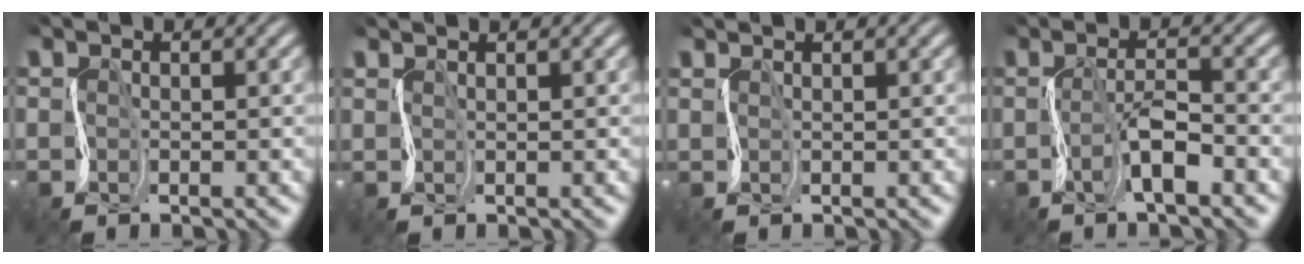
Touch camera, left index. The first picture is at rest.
{"total": 1.0, "force": [0.9, -0.1, 0.4], "torque": [-0.004, 0.003, 0.018]}
{"total": 0.8, "force": [0.7, -0.2, 0.2], "torque": [-0.005, -0.002, 0.016]}
{"total": 2.4, "force": [-0.7, 0.2, 2.3], "torque": [-0.046, 0.009, -0.019]}